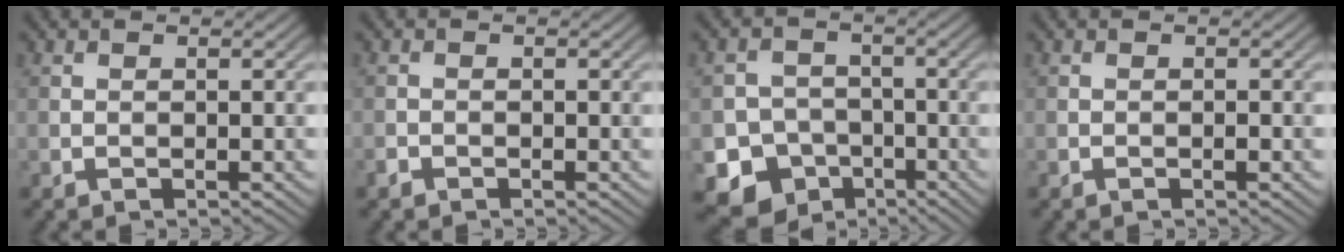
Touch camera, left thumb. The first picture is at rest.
{"total": 0.8, "force": [-0.7, 0.4, 0.2], "torque": [-0.003, -0.001, -0.014]}
{"total": 8.9, "force": [-4.4, 7.4, 2.3], "torque": [-0.042, -0.025, -0.101]}
{"total": 0.6, "force": [-0.3, 0.1, 0.5], "torque": [-0.008, 0.002, -0.005]}